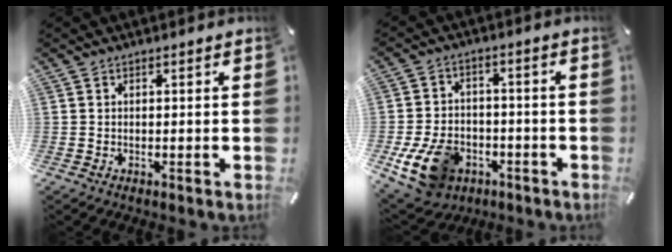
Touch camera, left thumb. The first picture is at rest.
{"total": 13.3, "force": [-5.2, 9.8, 7.3], "torque": [-0.142, 0.027, -0.088]}